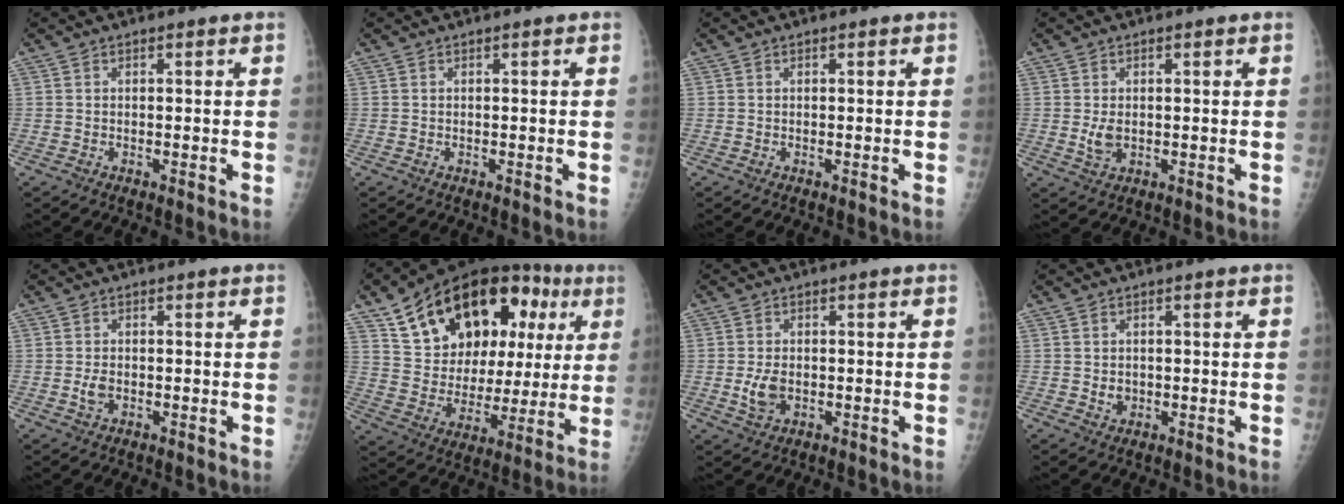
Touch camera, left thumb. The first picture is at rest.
{"total": 0.0}
{"total": 0.0}
{"total": 3.0, "force": [0.0, 2.0, 2.3], "torque": [-0.043, -0.007, 0.006]}
{"total": 2.2, "force": [-0.5, 1.4, 1.6], "torque": [-0.029, 0.001, -0.008]}
{"total": 28.1, "force": [11.2, 16.5, 19.9], "torque": [-0.272, 0.021, 0.188]}
{"total": 4.2, "force": [-0.6, 2.7, 3.1], "torque": [-0.060, -0.003, -0.007]}
{"total": 2.1, "force": [-0.1, 1.8, 1.1], "torque": [-0.010, 0.000, 0.006]}